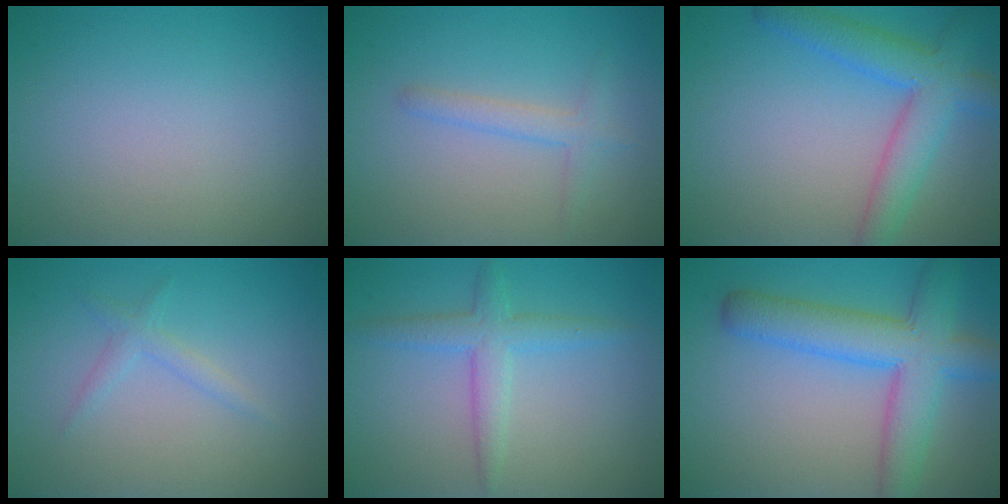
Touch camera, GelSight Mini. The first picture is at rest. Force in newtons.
{"total": 1.8, "press": 1.8, "slide": 0.1}
{"total": 5.6, "press": 5.6, "slide": 0.3}
{"total": 1.3, "press": 1.3, "slide": 0.0}
{"total": 3.0, "press": 3.0, "slide": 0.1}
{"total": 7.3, "press": 7.2, "slide": 0.3}